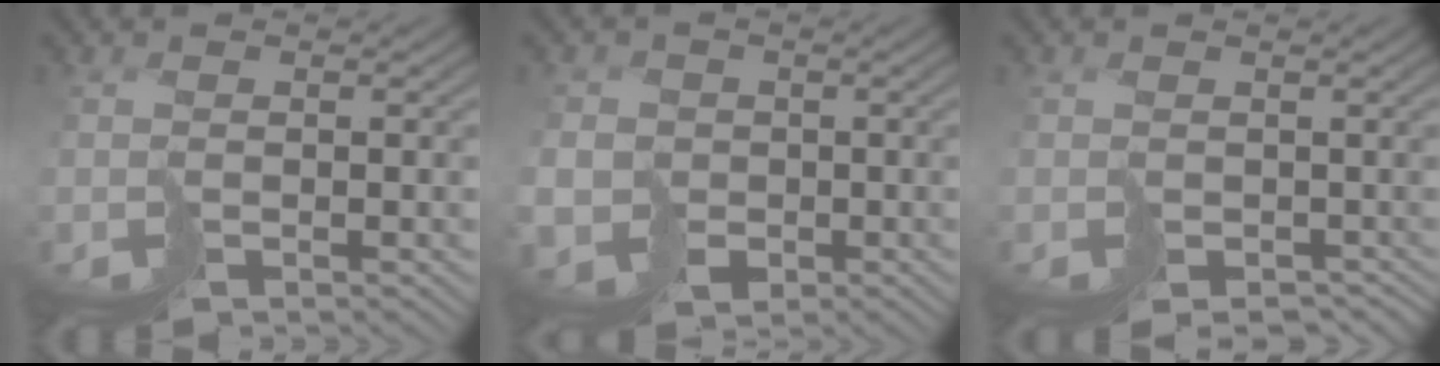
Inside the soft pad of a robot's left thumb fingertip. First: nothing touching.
{"total": 5.4, "force": [-1.5, 5.0, 1.5], "torque": [-0.035, -0.022, -0.045]}
{"total": 1.8, "force": [-0.5, 1.6, 0.8], "torque": [-0.008, -0.013, -0.001]}